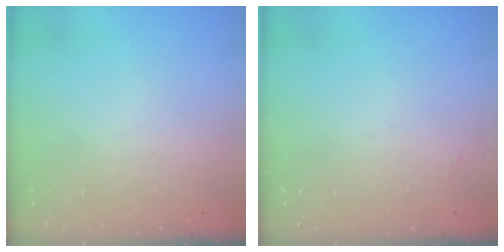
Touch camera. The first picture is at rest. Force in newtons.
{"total": 1.9, "press": 1.9, "slide": 0.3}